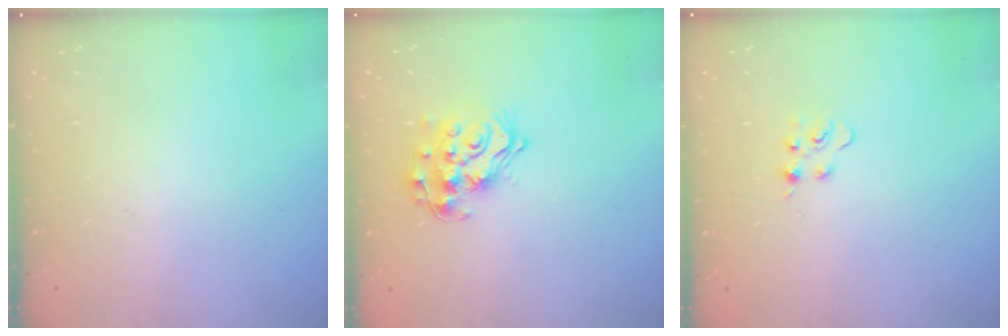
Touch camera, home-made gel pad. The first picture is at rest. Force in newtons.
{"total": 14.9, "press": 14.9, "slide": 1.1}
{"total": 4.5, "press": 4.5, "slide": 0.6}